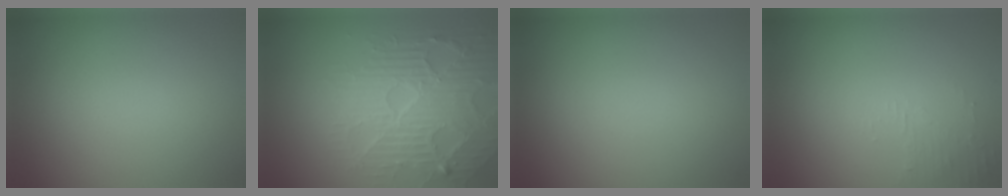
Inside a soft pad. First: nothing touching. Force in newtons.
{"total": 4.7, "press": 4.6, "slide": 0.9}
{"total": 0.0}
{"total": 1.3, "press": 1.2, "slide": 0.3}